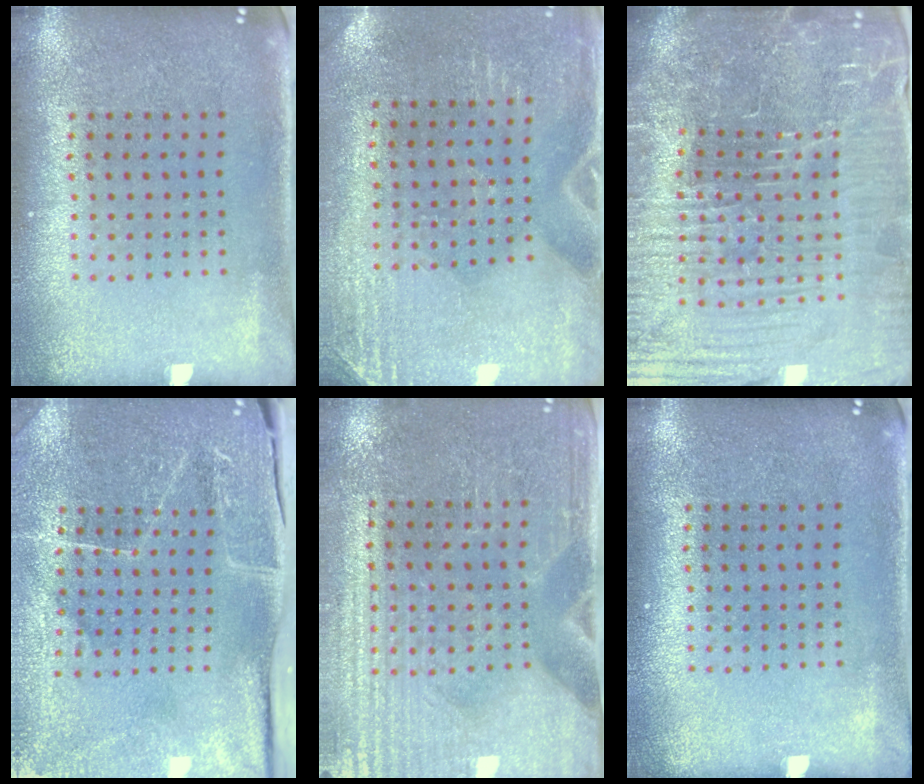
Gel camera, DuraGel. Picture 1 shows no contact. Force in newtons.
{"total": 2.8, "press": 2.5, "slide": 1.3}
{"total": 7.4, "press": 6.5, "slide": 3.5}
{"total": 3.9, "press": 3.8, "slide": 1.1}
{"total": 3.5, "press": 3.3, "slide": 1.1}
{"total": 0.0}